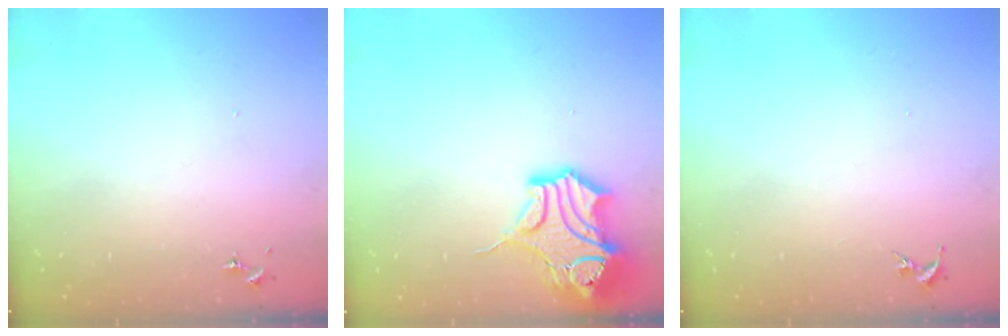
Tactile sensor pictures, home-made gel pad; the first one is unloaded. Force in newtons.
{"total": 15.4, "press": 15.2, "slide": 2.5}
{"total": 0.0}